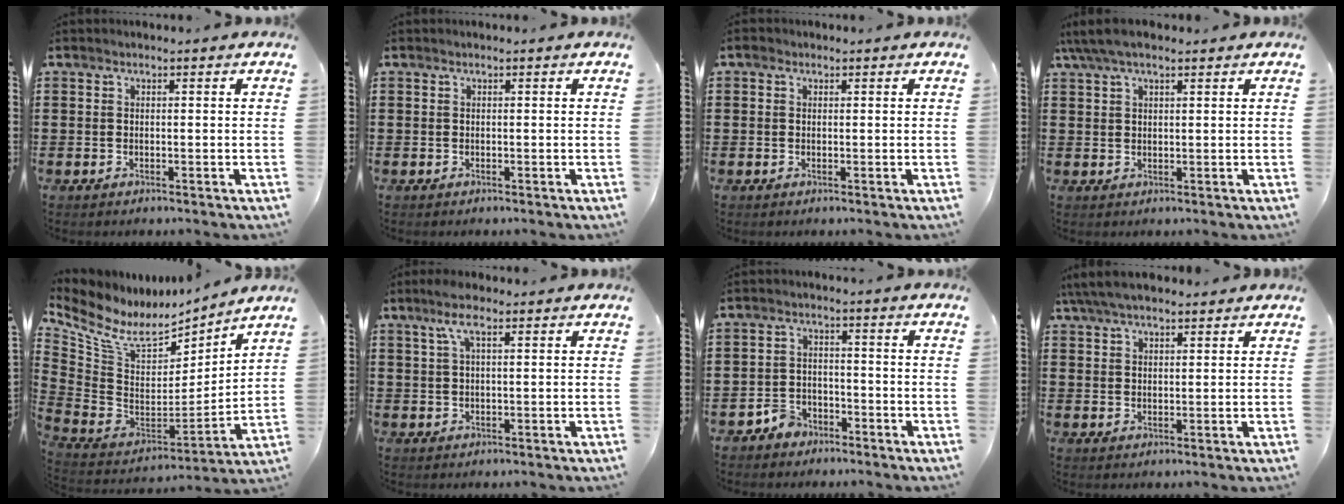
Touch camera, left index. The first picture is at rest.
{"total": 0.0}
{"total": 0.9, "force": [0.1, 0.8, 0.4], "torque": [-0.009, 0.008, 0.001]}
{"total": 4.3, "force": [2.8, 1.5, 2.8], "torque": [-0.062, 0.007, 0.053]}
{"total": 9.3, "force": [6.9, 4.3, 4.5], "torque": [-0.125, -0.053, 0.124]}
{"total": 4.8, "force": [2.4, 1.4, 3.9], "torque": [-0.083, 0.006, 0.042]}
{"total": 3.6, "force": [-3.1, 1.7, 0.5], "torque": [-0.014, 0.009, -0.062]}
{"total": 4.6, "force": [3.8, 1.3, 2.4], "torque": [-0.056, 0.000, 0.071]}